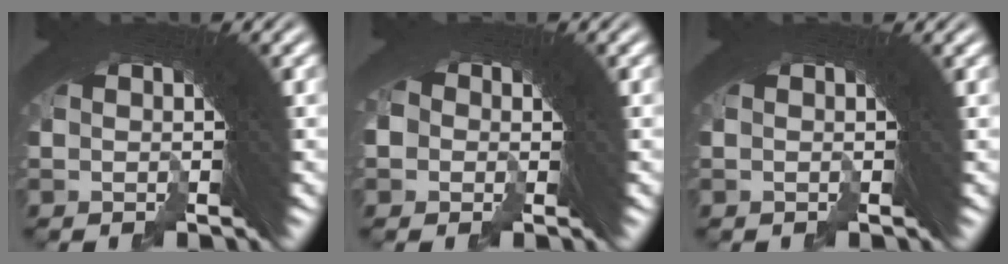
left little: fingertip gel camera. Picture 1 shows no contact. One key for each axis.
{"total": 2.1, "fx": -0.6, "fy": 1.9, "fz": 0.5, "tx": -0.001, "ty": 0.012, "tz": -0.021}
{"total": 0.5, "fx": 0.4, "fy": 0.0, "fz": 0.3, "tx": -0.004, "ty": 0.003, "tz": 0.003}